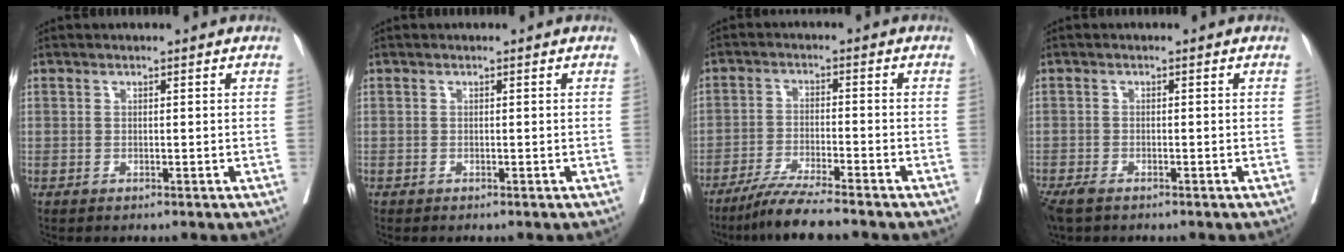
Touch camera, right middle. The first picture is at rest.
{"total": 0.0}
{"total": 6.8, "force": [-5.8, -0.7, 3.6], "torque": [-0.063, -0.025, -0.106]}
{"total": 4.0, "force": [-3.0, 1.4, 2.3], "torque": [-0.044, -0.011, -0.050]}